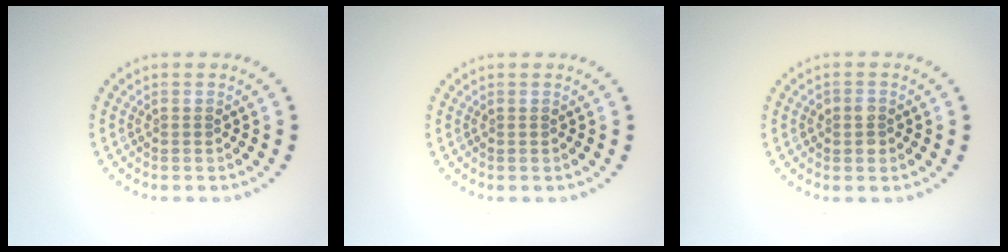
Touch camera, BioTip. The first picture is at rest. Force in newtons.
{"total": 0.0}
{"total": 1.5, "press": 1.5, "slide": 0.3}